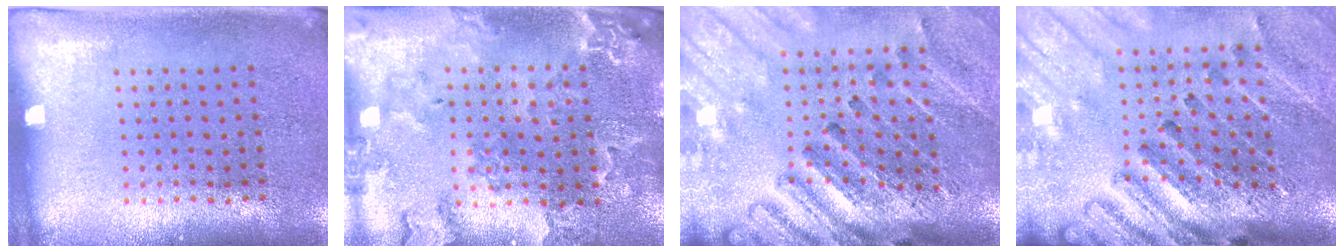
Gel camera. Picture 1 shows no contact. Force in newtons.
{"total": 1.8, "press": 1.8, "slide": 0.2}
{"total": 3.0, "press": 2.9, "slide": 0.8}
{"total": 3.0, "press": 2.7, "slide": 1.3}